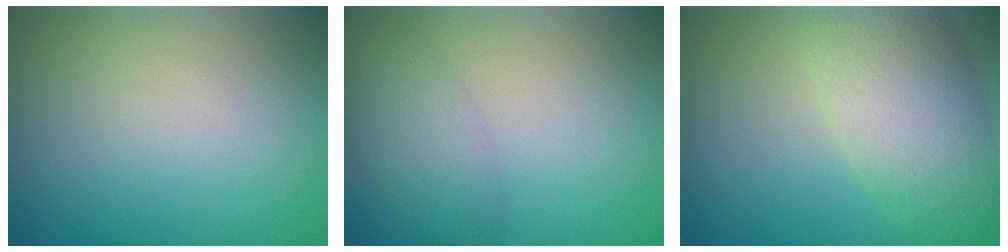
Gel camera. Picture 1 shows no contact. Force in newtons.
{"total": 2.7, "press": 2.7, "slide": 0.1}
{"total": 6.3, "press": 6.2, "slide": 0.5}